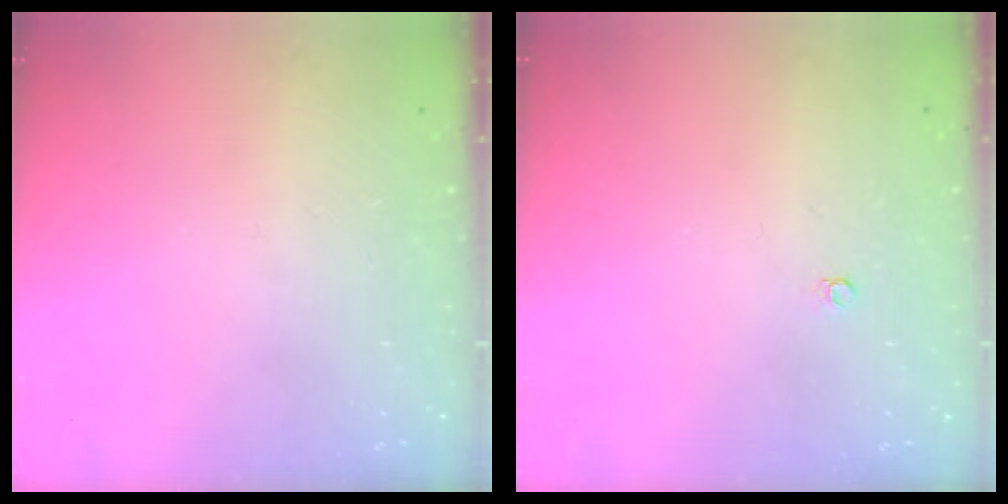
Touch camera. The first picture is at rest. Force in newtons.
{"total": 3.6, "press": 3.6, "slide": 0.6}